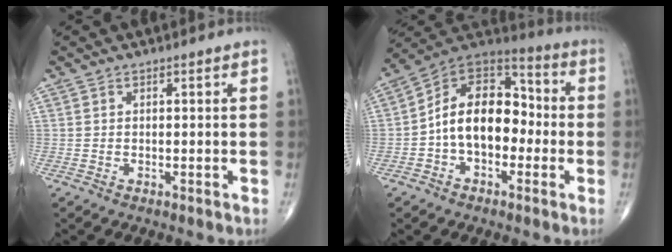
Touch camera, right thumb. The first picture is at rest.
{"total": 15.5, "force": [-2.1, 10.1, 11.5], "torque": [-0.156, 0.050, -0.048]}